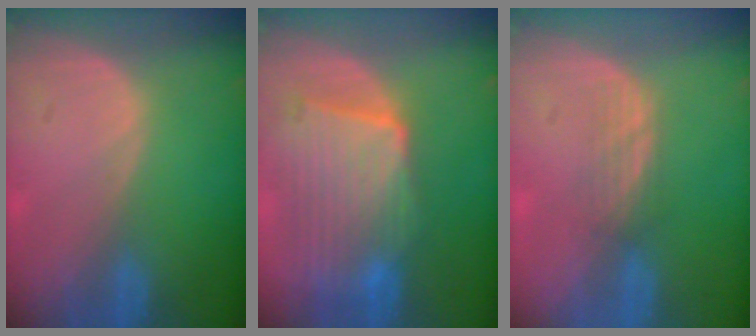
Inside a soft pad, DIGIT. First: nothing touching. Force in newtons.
{"total": 10.3, "press": 9.0, "slide": 4.8}
{"total": 2.4, "press": 2.4, "slide": 0.5}